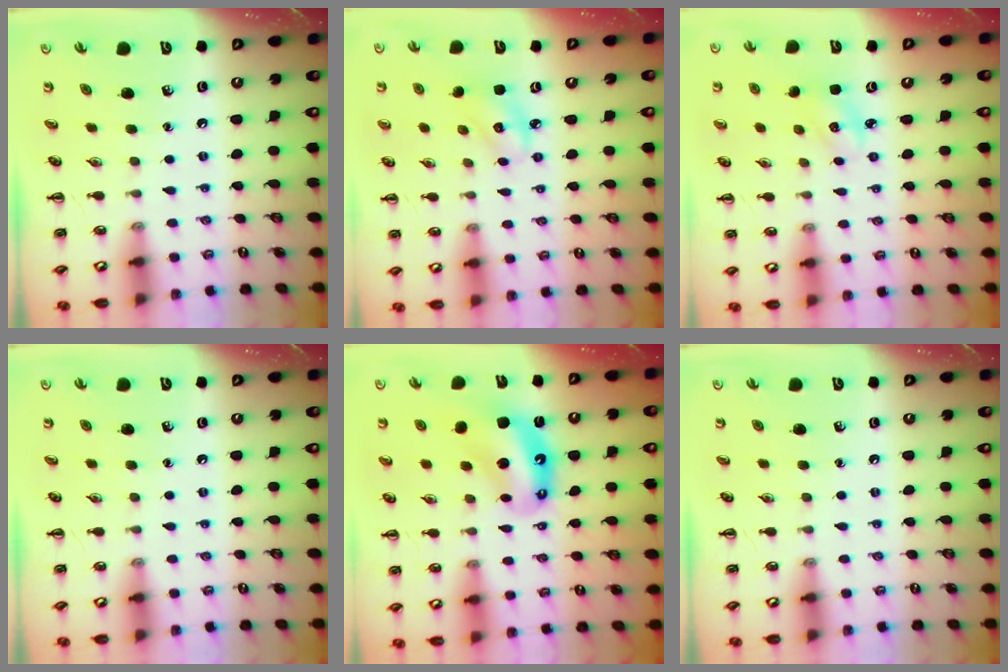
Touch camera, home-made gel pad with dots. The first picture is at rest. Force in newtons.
{"total": 3.3, "press": 3.3, "slide": 0.6}
{"total": 2.8, "press": 2.8, "slide": 0.7}
{"total": 0.0}
{"total": 9.4, "press": 9.0, "slide": 2.6}
{"total": 0.0}